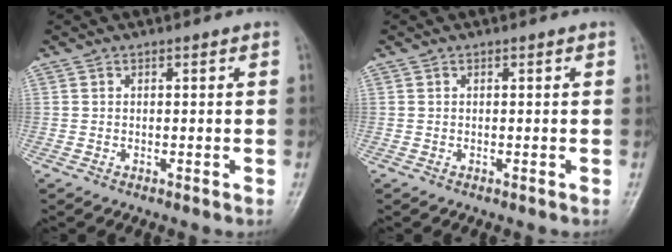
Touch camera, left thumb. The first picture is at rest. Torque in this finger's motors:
{"motor_torque": [0.00, 0.00, -0.03, 0.00, 0.00]}